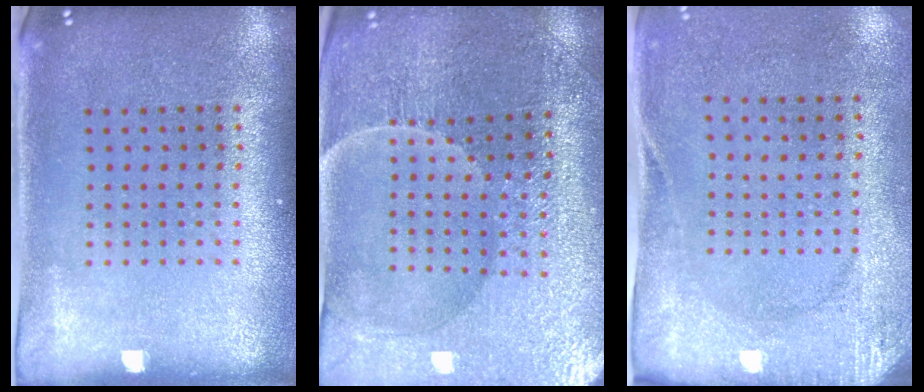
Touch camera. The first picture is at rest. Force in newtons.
{"total": 3.5, "press": 3.5, "slide": 0.2}
{"total": 2.7, "press": 2.1, "slide": 1.7}